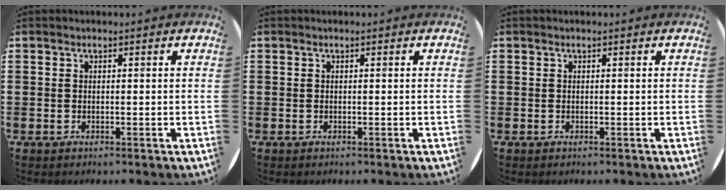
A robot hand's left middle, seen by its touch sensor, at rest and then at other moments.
{"total": 0.0}
{"total": 0.0}